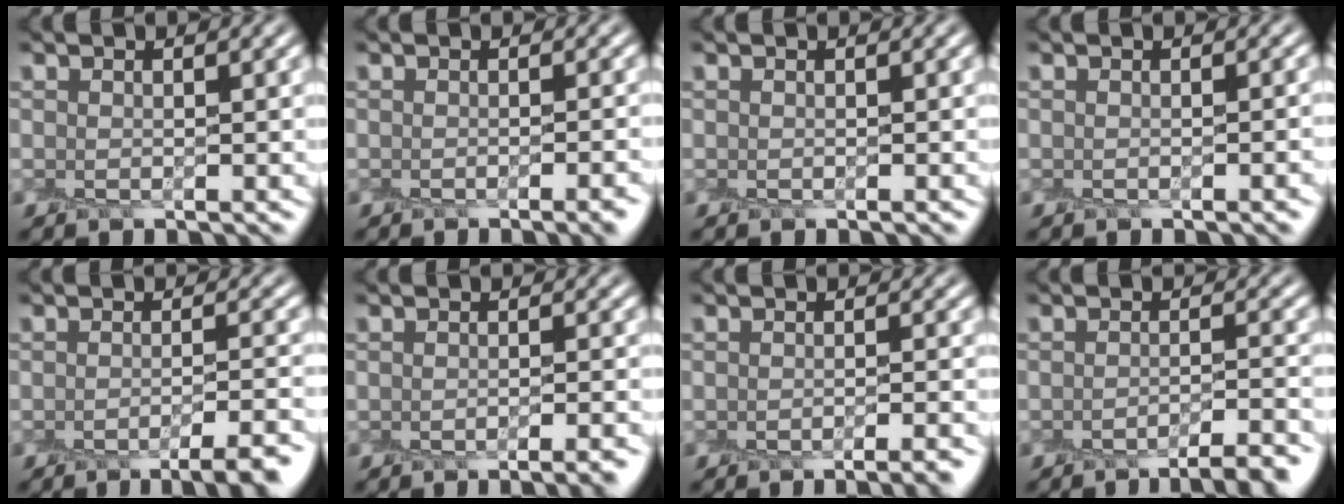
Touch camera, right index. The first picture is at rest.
{"total": 3.0, "force": [-2.0, 0.5, 2.2], "torque": [-0.016, -0.006, -0.021]}
{"total": 0.0}
{"total": 1.7, "force": [-1.2, 0.3, 1.2], "torque": [-0.010, -0.002, -0.013]}
{"total": 5.1, "force": [-3.5, 0.9, 3.6], "torque": [-0.048, -0.007, -0.048]}
{"total": 3.3, "force": [-2.7, 0.5, 1.9], "torque": [-0.015, -0.004, -0.030]}
{"total": 3.8, "force": [-3.1, 0.6, 2.1], "torque": [-0.015, -0.006, -0.034]}
{"total": 4.7, "force": [-3.7, 0.7, 2.9], "torque": [-0.038, -0.004, -0.052]}